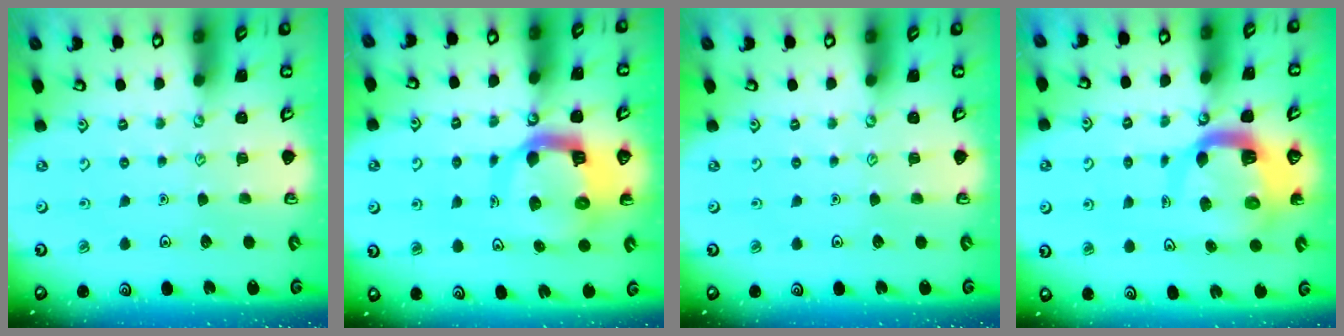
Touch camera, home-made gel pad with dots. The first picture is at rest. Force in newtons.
{"total": 11.1, "press": 11.0, "slide": 1.5}
{"total": 0.0}
{"total": 9.4, "press": 9.4, "slide": 1.3}